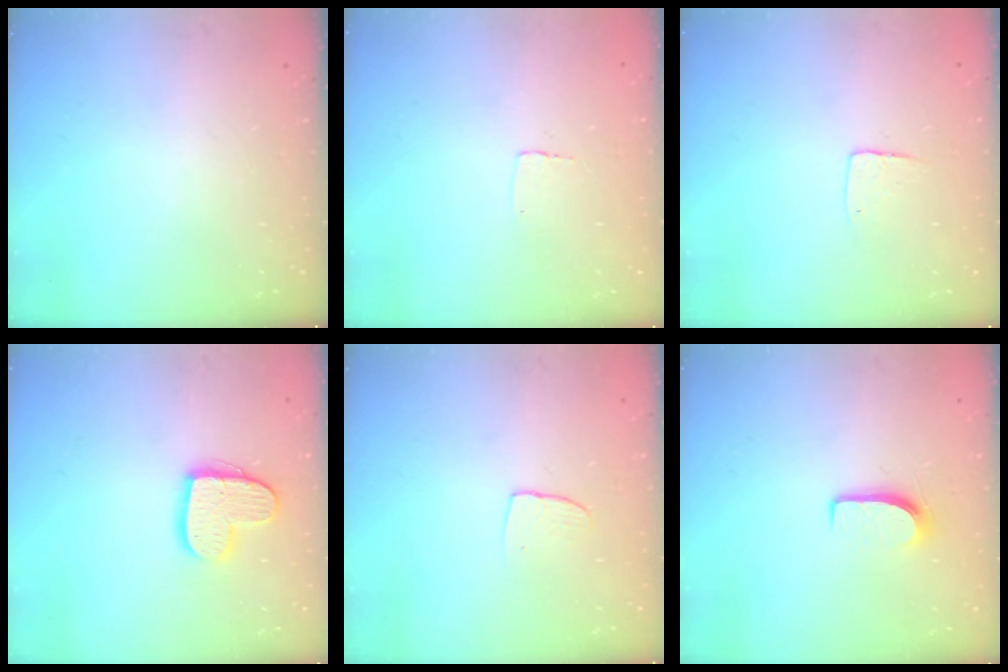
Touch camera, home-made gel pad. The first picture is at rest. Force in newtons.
{"total": 2.3, "press": 2.3, "slide": 0.1}
{"total": 5.3, "press": 5.3, "slide": 0.4}
{"total": 13.5, "press": 13.5, "slide": 0.9}
{"total": 4.9, "press": 4.9, "slide": 0.4}
{"total": 6.5, "press": 6.4, "slide": 0.6}